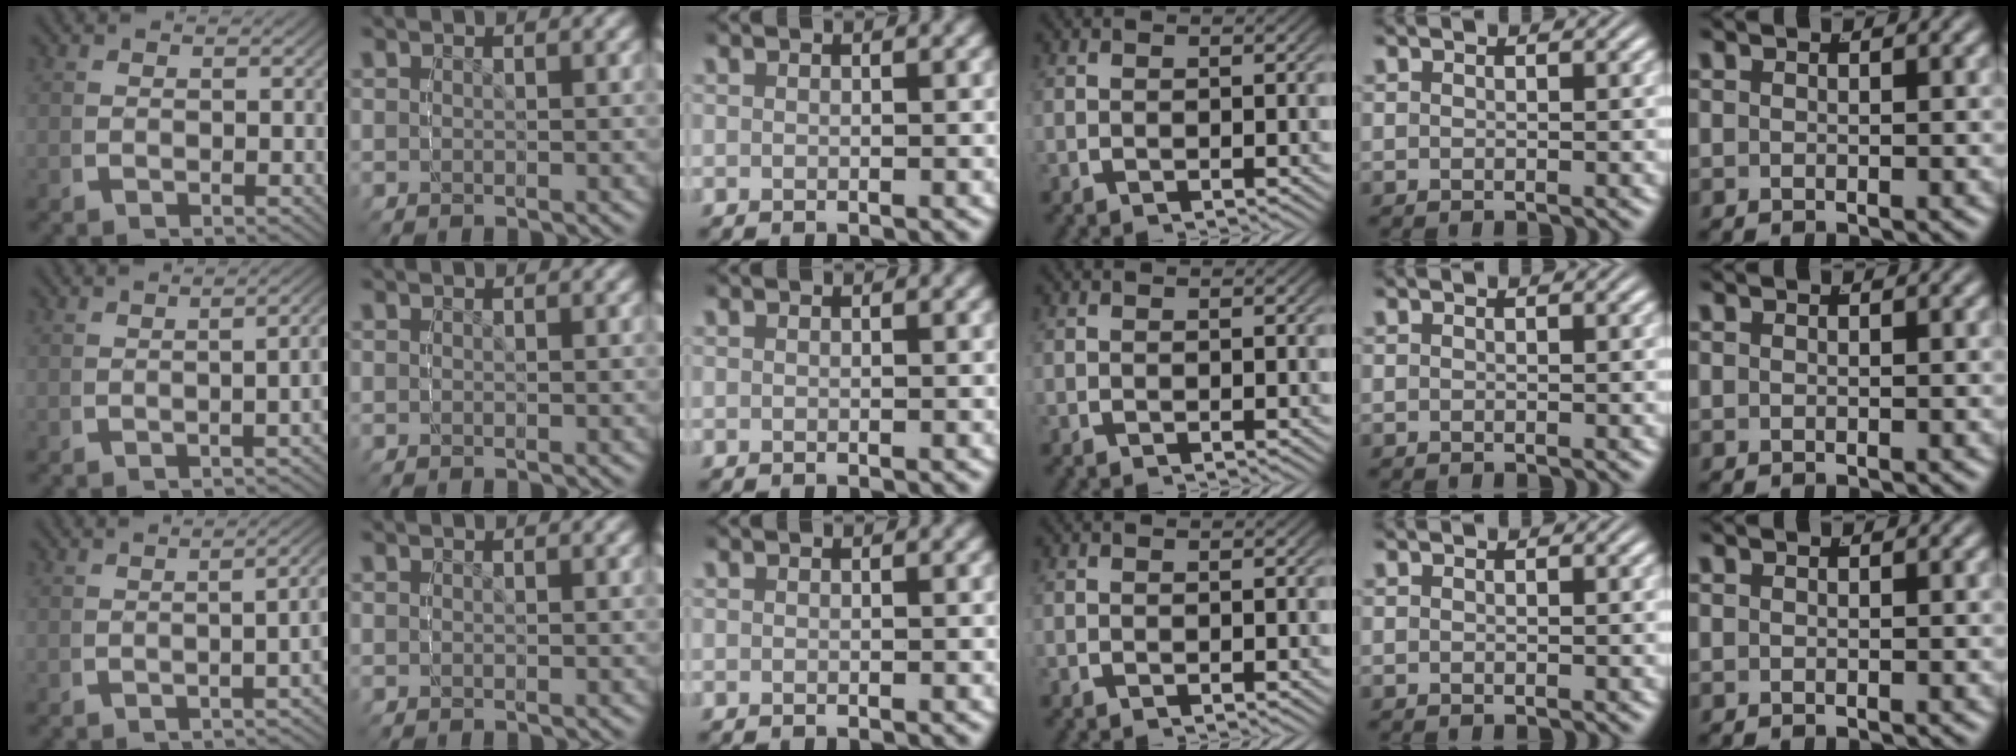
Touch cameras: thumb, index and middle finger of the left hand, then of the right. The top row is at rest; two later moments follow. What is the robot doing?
{"motion": "grasp_and_lifting", "object": "bottle"}